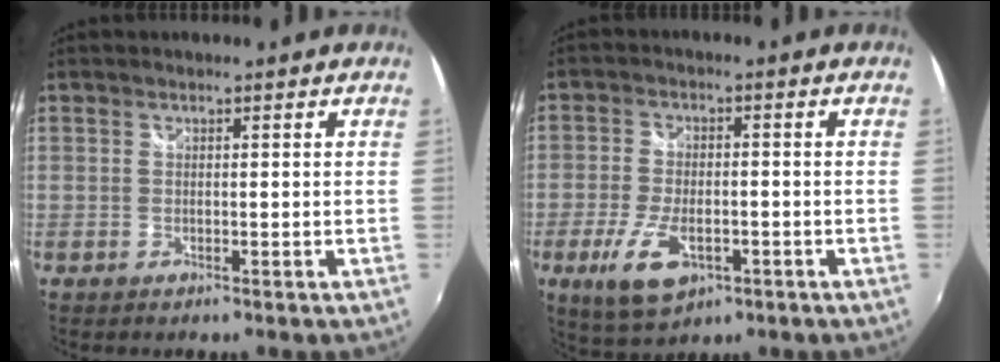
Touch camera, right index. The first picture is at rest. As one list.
[{"total": 10.0, "force": [-4.2, 4.9, 7.6], "torque": [-0.167, -0.016, -0.071]}]